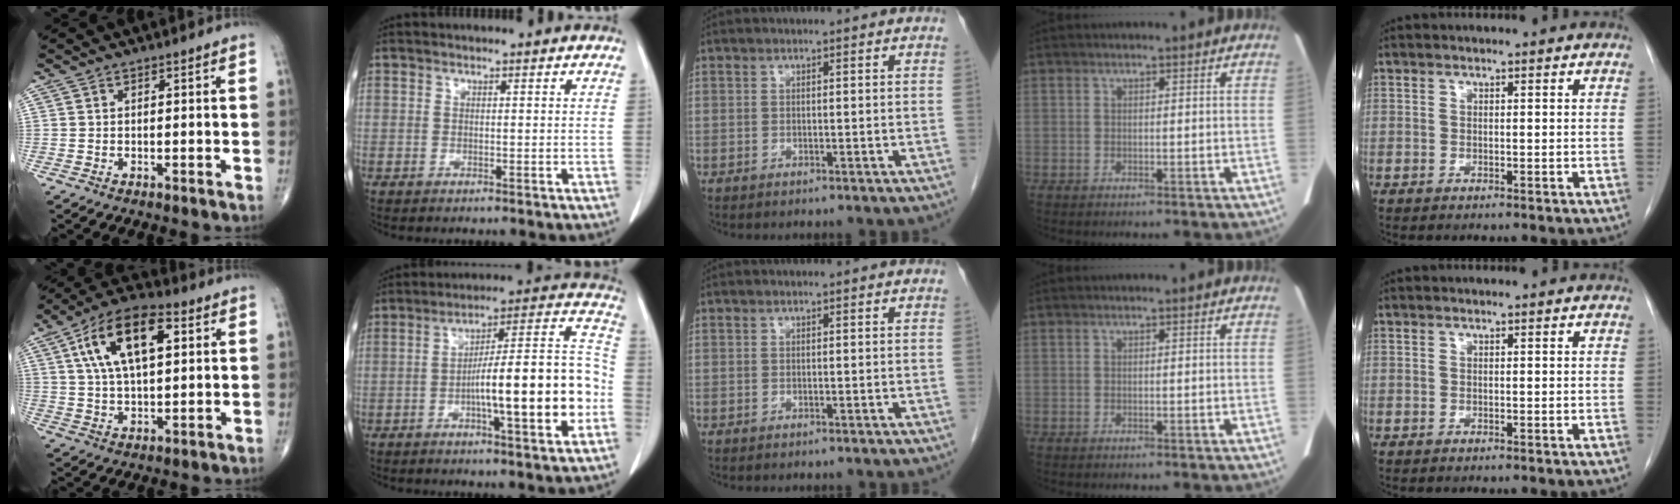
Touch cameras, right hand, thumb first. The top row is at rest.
{"thumb": {"total": 15.6, "force": [4.9, 7.2, 12.9], "torque": [-0.226, 0.011, 0.083]}, "index": {"total": 17.3, "force": [-4.3, 1.9, 16.7], "torque": [-0.250, 0.020, -0.064]}}